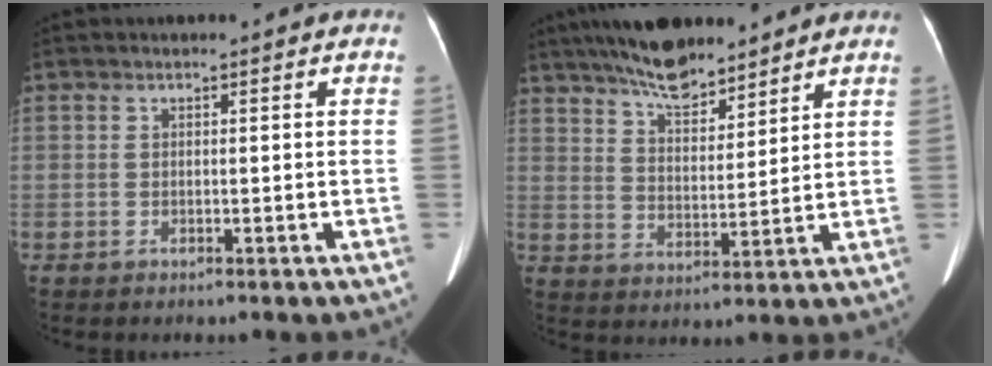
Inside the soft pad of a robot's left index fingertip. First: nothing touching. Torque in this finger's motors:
{"motor_torque": [1.02, -1.12, 0.11, 0.03]}